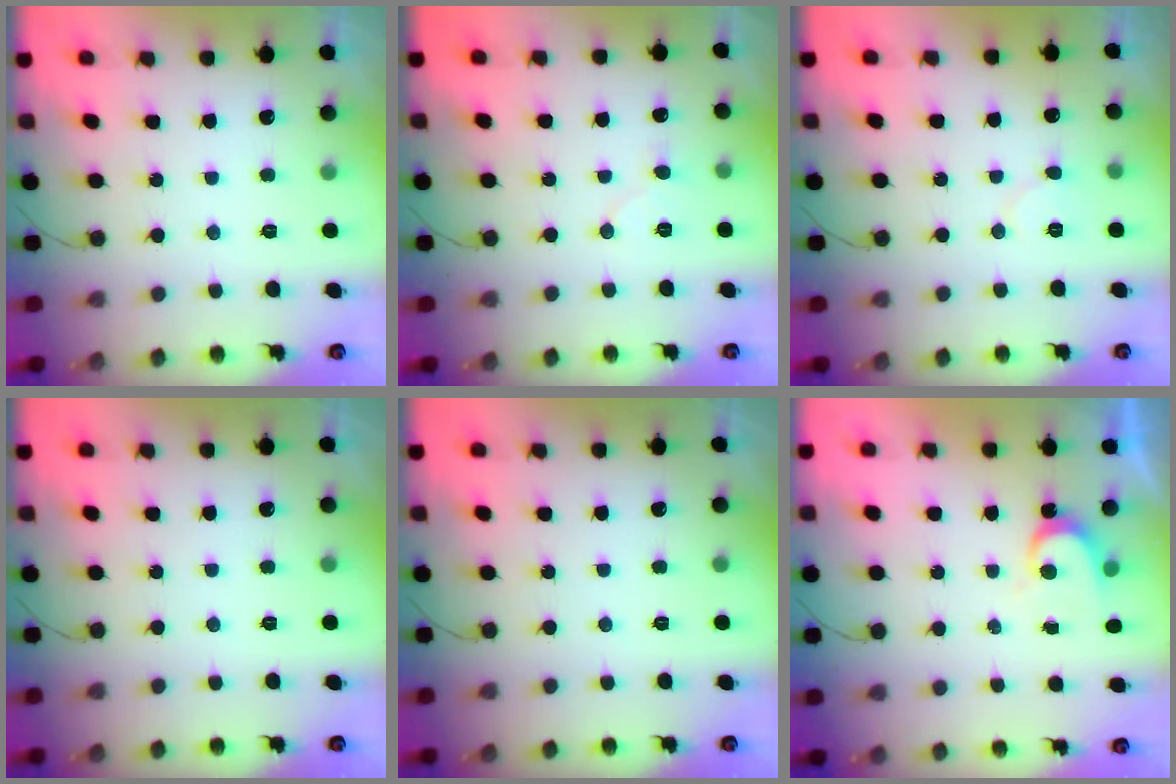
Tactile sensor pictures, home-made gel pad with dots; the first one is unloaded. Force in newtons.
{"total": 5.8, "press": 5.8, "slide": 0.5}
{"total": 5.1, "press": 5.0, "slide": 0.5}
{"total": 0.0}
{"total": 0.0}
{"total": 3.4, "press": 3.3, "slide": 0.4}